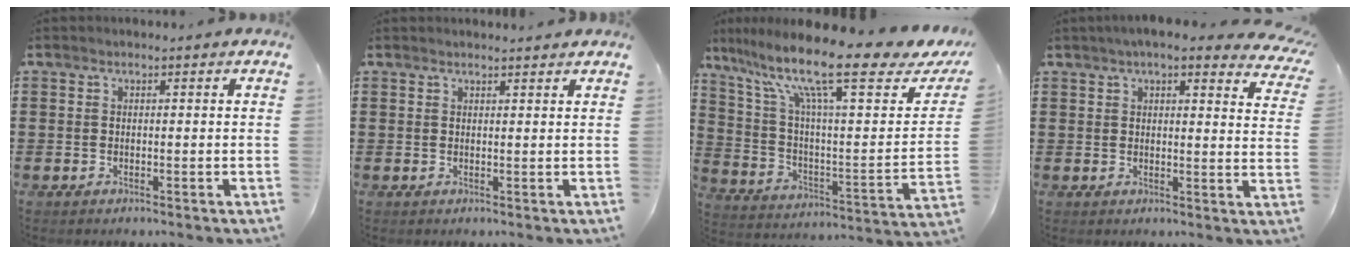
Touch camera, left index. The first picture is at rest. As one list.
[{"total": 1.2, "force": [1.2, 0.0, 0.3], "torque": [-0.007, -0.001, 0.023]}, {"total": 16.7, "force": [11.5, 2.3, 12.0], "torque": [-0.244, -0.068, 0.180]}, {"total": 5.4, "force": [4.6, 0.5, 2.9], "torque": [-0.063, -0.010, 0.080]}]